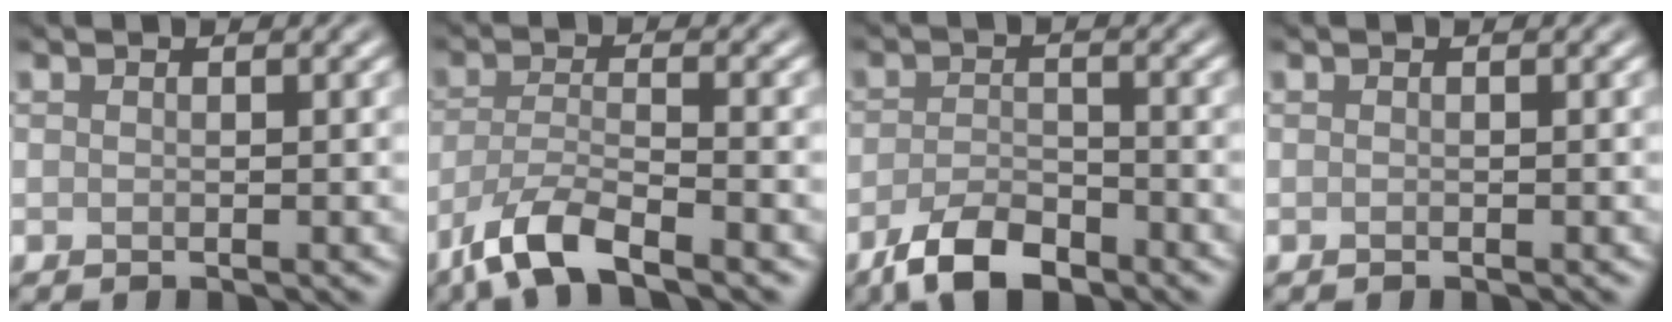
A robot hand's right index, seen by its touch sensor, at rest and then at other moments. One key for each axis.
{"total": 5.7, "fx": -4.1, "fy": 1.5, "fz": 3.7, "tx": -0.076, "ty": -0.008, "tz": -0.086}
{"total": 4.8, "fx": -3.4, "fy": 1.9, "fz": 2.8, "tx": -0.049, "ty": -0.005, "tz": -0.067}
{"total": 0.0}